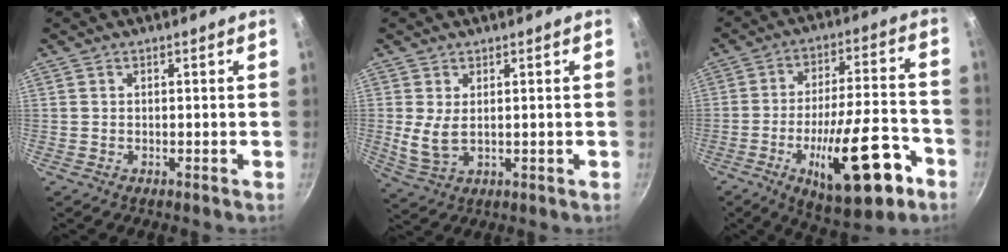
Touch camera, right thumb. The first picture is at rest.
{"total": 5.2, "force": [0.8, 2.7, 4.4], "torque": [-0.087, -0.015, 0.027]}
{"total": 20.5, "force": [-8.8, 7.2, 17.0], "torque": [-0.234, 0.047, -0.124]}